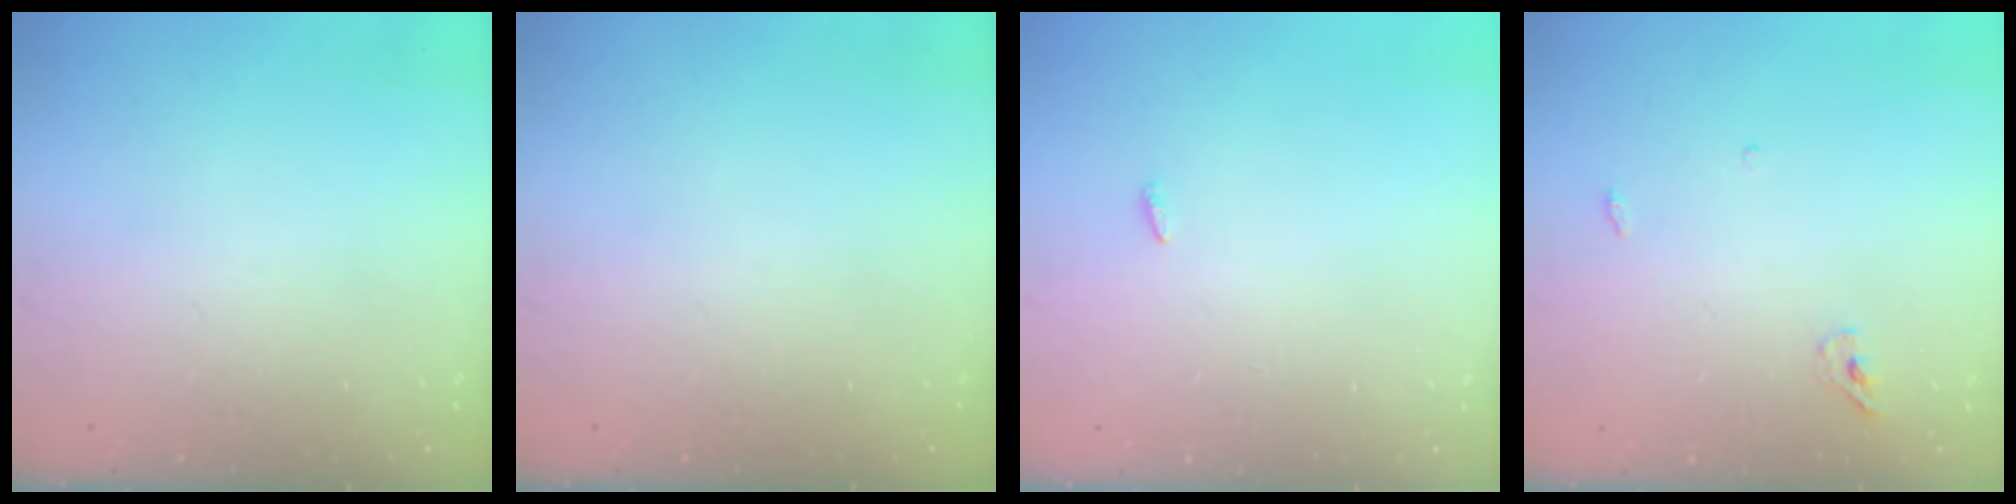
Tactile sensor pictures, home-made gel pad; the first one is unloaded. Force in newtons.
{"total": 0.0}
{"total": 1.8, "press": 1.7, "slide": 0.6}
{"total": 3.7, "press": 3.6, "slide": 1.0}